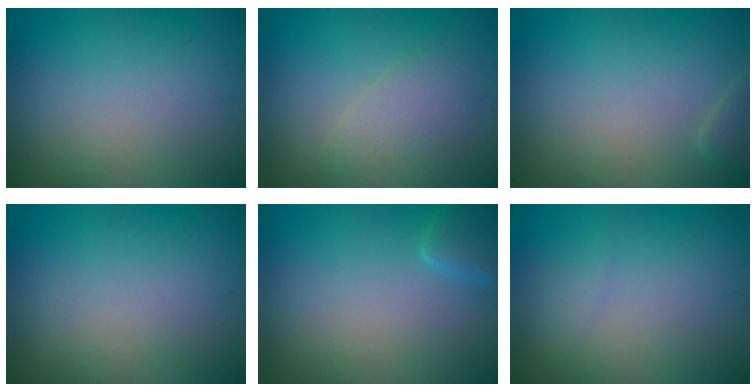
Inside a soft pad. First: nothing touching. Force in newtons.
{"total": 2.6, "press": 2.6, "slide": 0.2}
{"total": 1.6, "press": 1.6, "slide": 0.2}
{"total": 0.0}
{"total": 2.1, "press": 2.1, "slide": 0.2}
{"total": 0.6, "press": 0.6, "slide": 0.0}